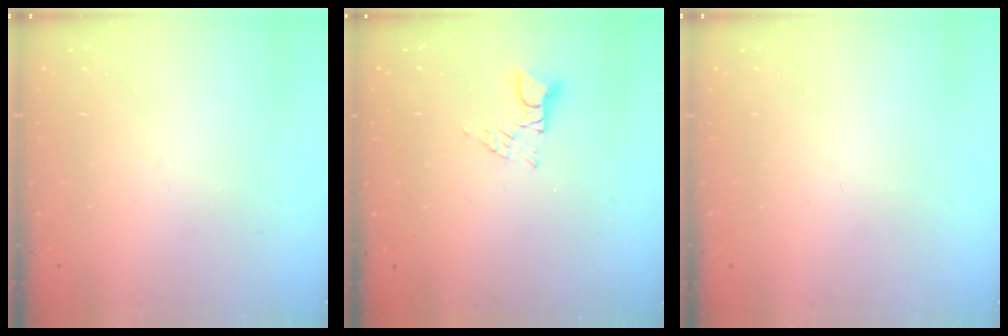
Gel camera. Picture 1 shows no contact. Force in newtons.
{"total": 3.0, "press": 3.0, "slide": 0.4}
{"total": 0.0}